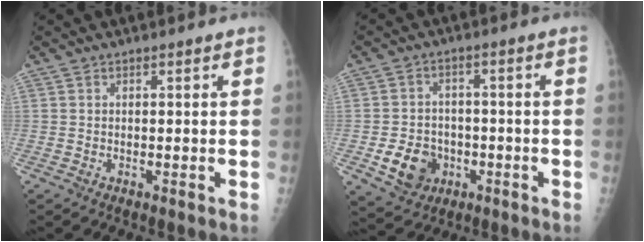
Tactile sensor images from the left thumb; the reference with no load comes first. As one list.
[{"total": 8.5, "force": [-2.9, 7.0, 3.7], "torque": [-0.037, 0.015, -0.039]}]